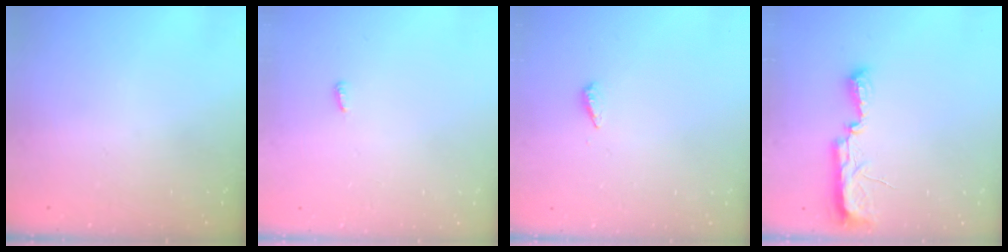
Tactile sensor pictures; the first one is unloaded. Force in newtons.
{"total": 2.9, "press": 2.9, "slide": 0.2}
{"total": 3.5, "press": 3.5, "slide": 0.3}
{"total": 9.8, "press": 8.9, "slide": 4.2}